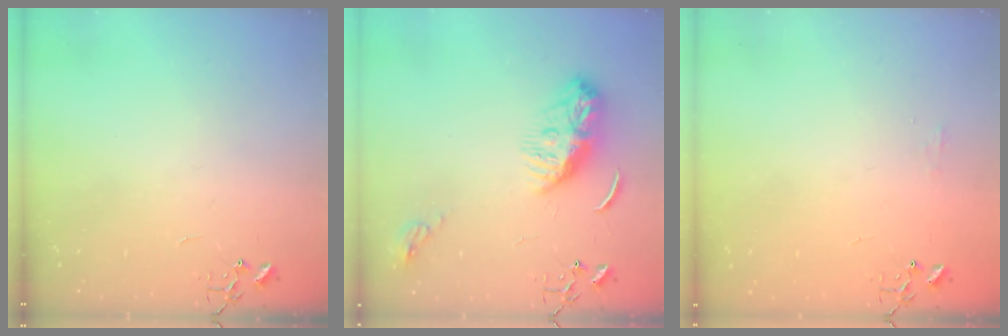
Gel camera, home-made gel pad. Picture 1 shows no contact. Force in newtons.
{"total": 9.4, "press": 9.4, "slide": 0.6}
{"total": 4.5, "press": 4.4, "slide": 0.7}